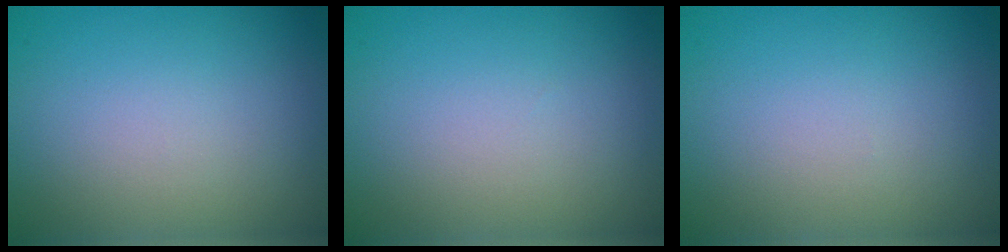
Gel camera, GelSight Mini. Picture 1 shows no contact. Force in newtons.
{"total": 0.0}
{"total": 0.0}